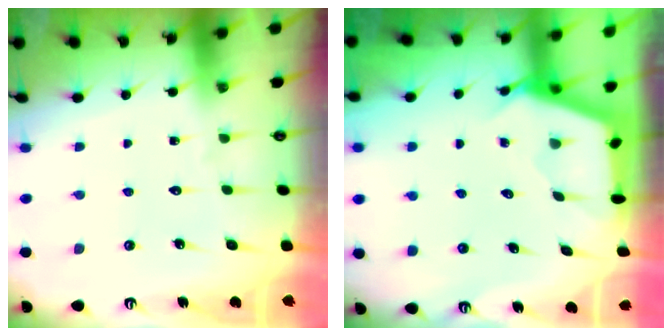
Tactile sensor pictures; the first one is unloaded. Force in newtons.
{"total": 2.7, "press": 2.6, "slide": 0.4}